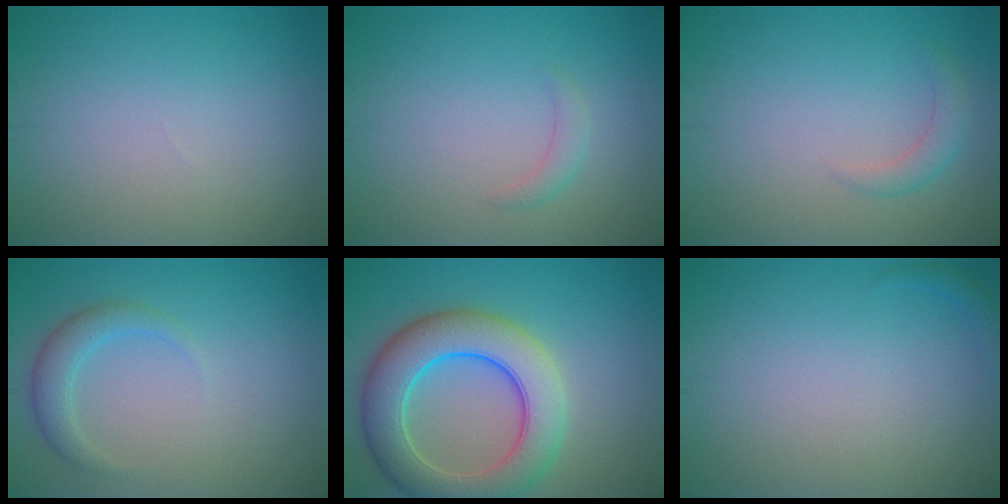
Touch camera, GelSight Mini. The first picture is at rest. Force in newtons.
{"total": 1.2, "press": 1.2, "slide": 0.1}
{"total": 1.6, "press": 1.6, "slide": 0.1}
{"total": 2.4, "press": 2.4, "slide": 0.1}
{"total": 8.8, "press": 8.8, "slide": 0.4}
{"total": 0.7, "press": 0.7, "slide": 0.1}